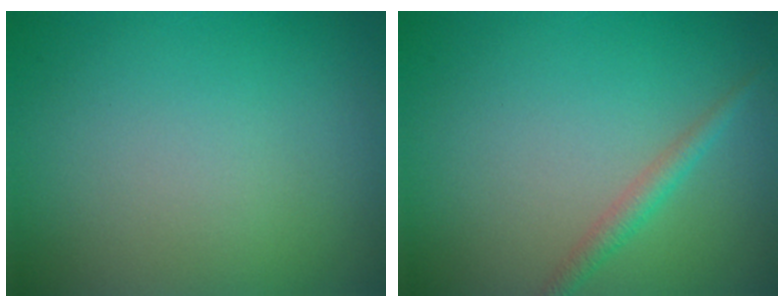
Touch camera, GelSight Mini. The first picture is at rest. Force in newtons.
{"total": 1.6, "press": 1.6, "slide": 0.0}